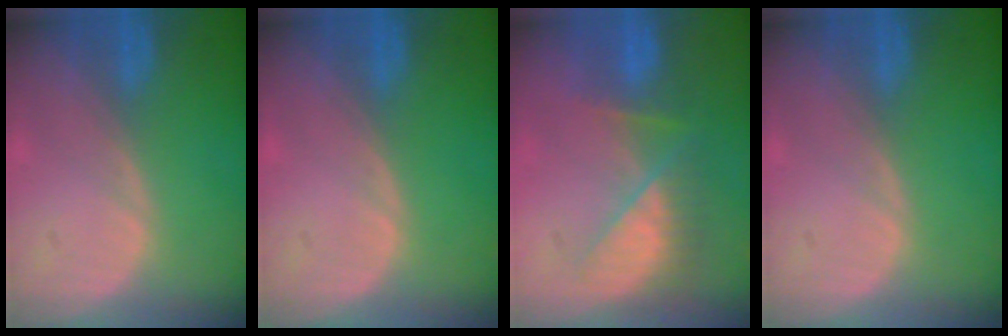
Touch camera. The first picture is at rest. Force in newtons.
{"total": 0.0}
{"total": 7.9, "press": 7.0, "slide": 3.7}
{"total": 0.0}